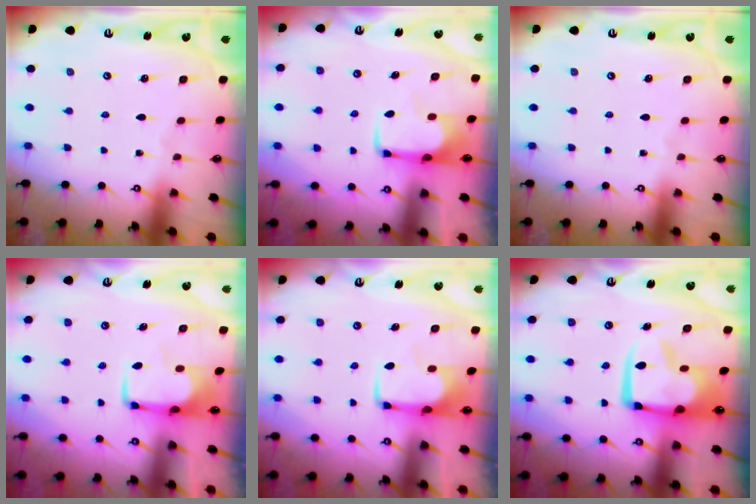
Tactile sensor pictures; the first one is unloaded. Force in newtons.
{"total": 2.1, "press": 2.1, "slide": 0.4}
{"total": 0.0}
{"total": 1.8, "press": 1.7, "slide": 0.4}
{"total": 2.1, "press": 2.1, "slide": 0.4}
{"total": 12.6, "press": 12.4, "slide": 2.1}